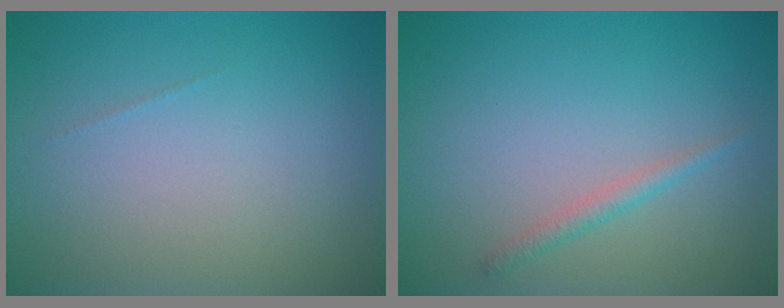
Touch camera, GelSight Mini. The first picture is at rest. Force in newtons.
{"total": 1.2, "press": 1.1, "slide": 0.0}